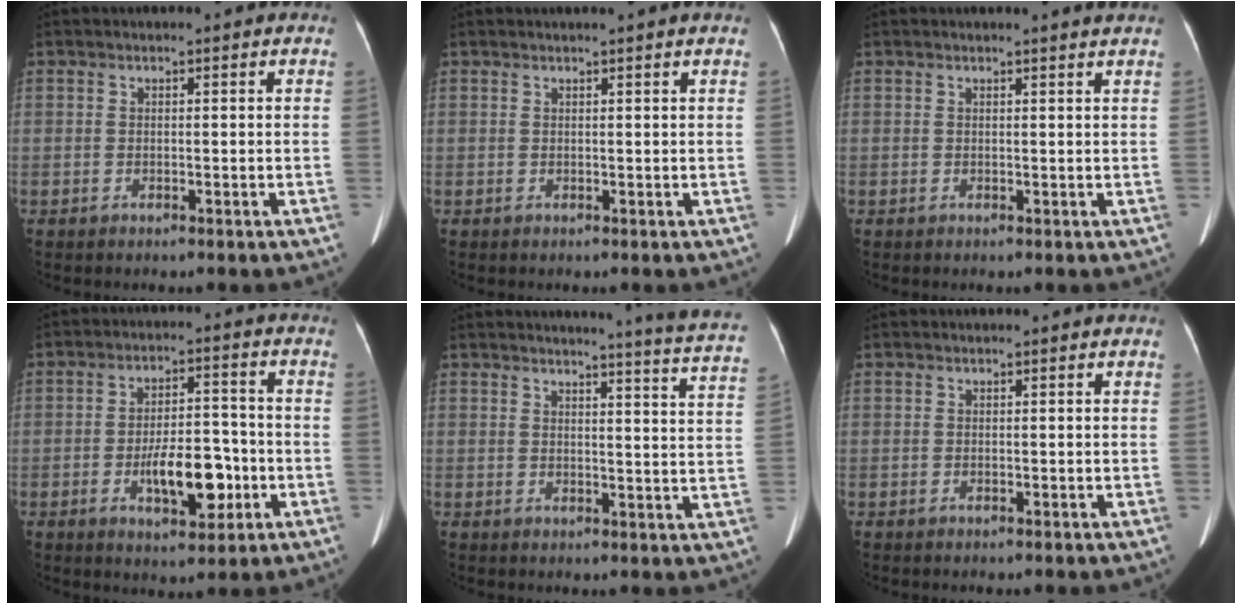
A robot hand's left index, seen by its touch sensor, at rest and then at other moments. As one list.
[{"total": 1.5, "force": [1.2, -0.4, 0.7], "torque": [-0.016, 0.006, 0.026]}, {"total": 2.0, "force": [1.8, -0.5, 0.6], "torque": [-0.019, -0.006, 0.019]}, {"total": 9.5, "force": [-3.3, 3.8, 8.0], "torque": [-0.134, 0.009, -0.053]}, {"total": 11.9, "force": [11.0, -1.8, 4.1], "torque": [-0.051, -0.074, 0.105]}, {"total": 0.0}]